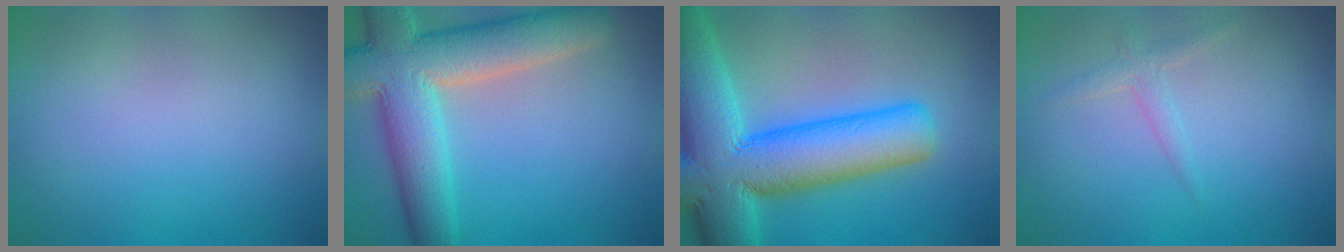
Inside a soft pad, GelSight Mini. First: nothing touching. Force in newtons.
{"total": 10.2, "press": 10.1, "slide": 0.9}
{"total": 13.3, "press": 13.3, "slide": 0.5}
{"total": 1.3, "press": 1.3, "slide": 0.0}